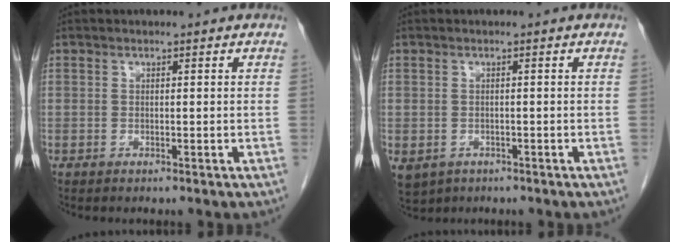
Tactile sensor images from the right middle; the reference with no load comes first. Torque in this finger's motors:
{"motor_torque": [1.05, -1.09, 0.94, 0.21]}